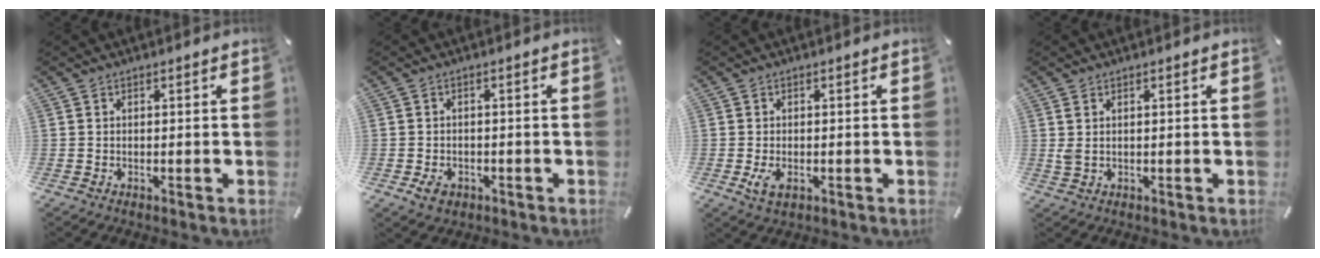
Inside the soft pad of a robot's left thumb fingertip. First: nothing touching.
{"total": 3.3, "force": [-1.4, 2.5, 1.6], "torque": [-0.033, 0.004, -0.025]}
{"total": 3.6, "force": [-0.9, 2.1, 2.8], "torque": [-0.074, -0.008, -0.019]}
{"total": 1.8, "force": [0.8, 0.6, 1.5], "torque": [-0.030, 0.001, 0.013]}